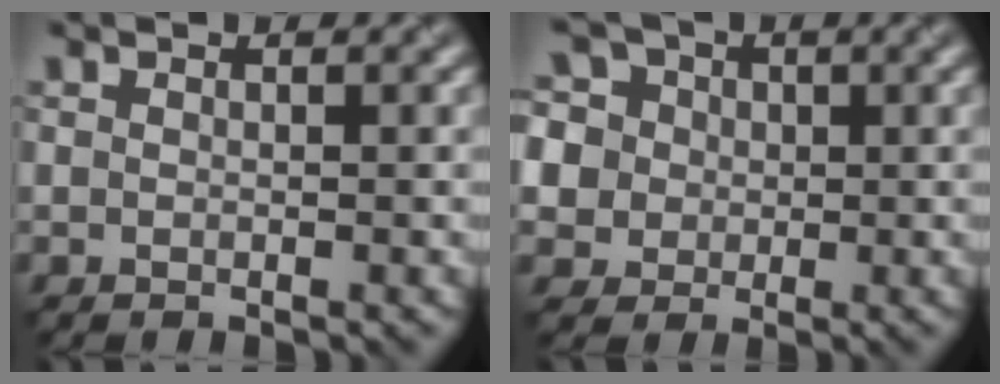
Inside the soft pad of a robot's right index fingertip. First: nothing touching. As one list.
[{"total": 10.0, "force": [3.8, 8.1, 4.4], "torque": [-0.092, 0.039, 0.038]}]